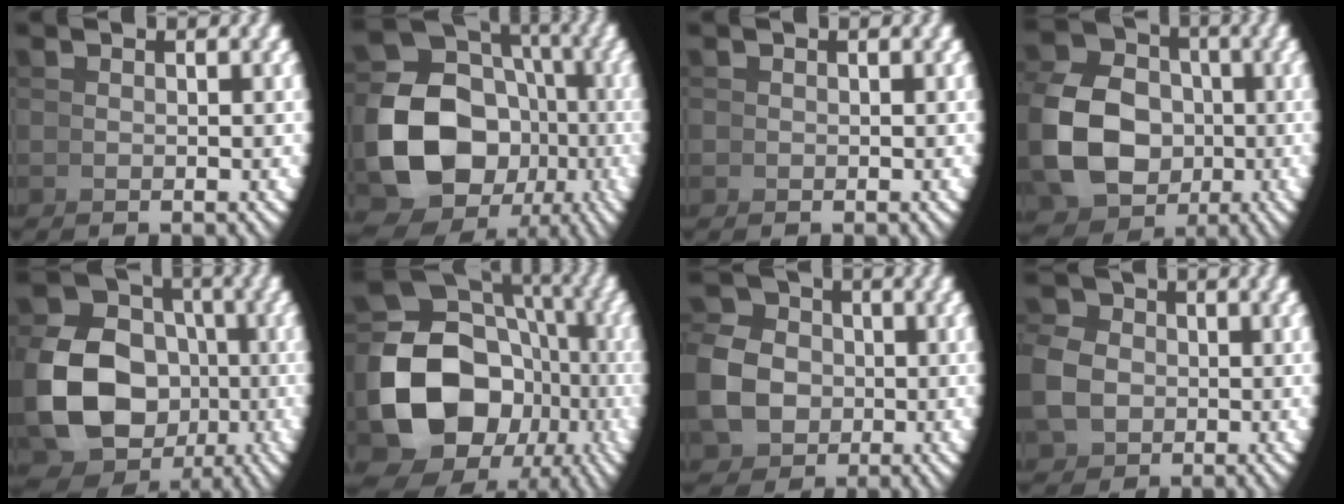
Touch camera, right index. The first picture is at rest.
{"total": 15.1, "force": [-2.1, 12.4, 8.4], "torque": [-0.198, -0.070, -0.014]}
{"total": 0.0}
{"total": 11.0, "force": [-1.0, 9.5, 5.3], "torque": [-0.121, -0.041, -0.008]}
{"total": 14.9, "force": [-1.7, 13.0, 7.2], "torque": [-0.163, -0.059, -0.017]}
{"total": 18.5, "force": [-2.6, 14.5, 11.2], "torque": [-0.237, -0.070, -0.022]}
{"total": 8.9, "force": [-0.4, 8.1, 3.8], "torque": [-0.076, -0.022, -0.002]}
{"total": 5.1, "force": [0.3, 4.5, 2.4], "torque": [-0.049, -0.007, 0.010]}